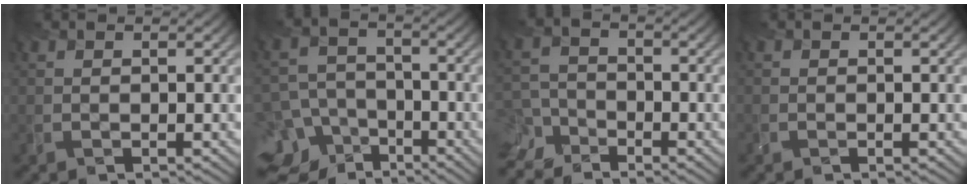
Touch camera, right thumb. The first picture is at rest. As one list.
[{"total": 11.9, "force": [-7.1, 8.6, 4.2], "torque": [-0.104, -0.045, -0.113]}, {"total": 5.5, "force": [-4.5, 2.7, 1.5], "torque": [-0.039, -0.009, -0.098]}, {"total": 0.0}]